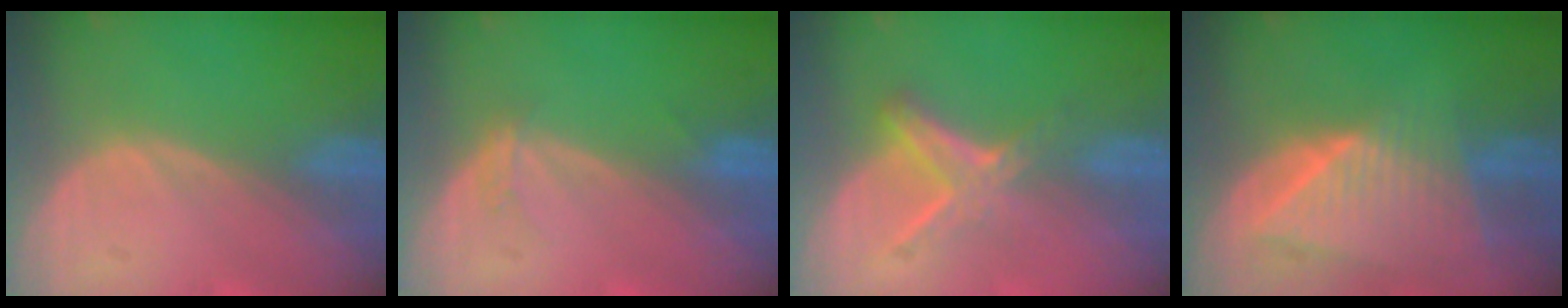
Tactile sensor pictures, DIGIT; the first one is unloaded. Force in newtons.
{"total": 1.5, "press": 1.4, "slide": 0.3}
{"total": 6.1, "press": 5.2, "slide": 3.2}
{"total": 8.9, "press": 7.9, "slide": 4.2}